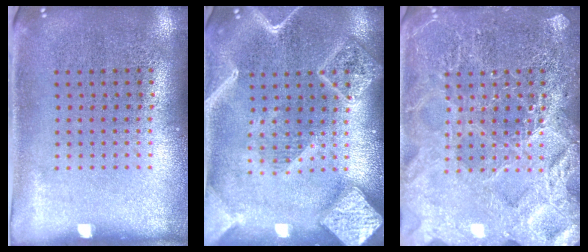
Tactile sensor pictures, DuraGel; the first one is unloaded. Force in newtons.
{"total": 2.8, "press": 2.8, "slide": 0.3}
{"total": 6.2, "press": 6.1, "slide": 0.8}